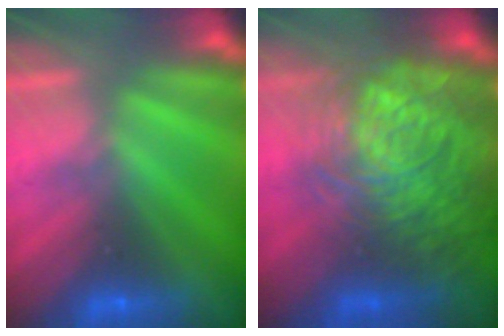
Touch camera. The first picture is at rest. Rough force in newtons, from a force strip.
{"total": 11.0}